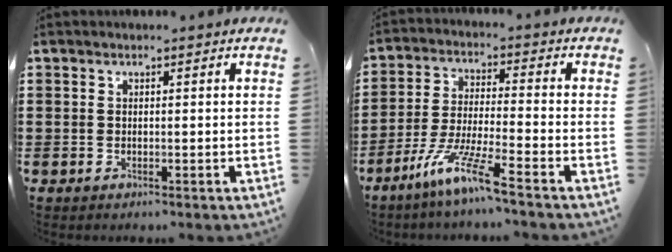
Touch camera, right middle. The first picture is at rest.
{"total": 8.7, "force": [-6.5, -0.1, 5.8], "torque": [-0.123, -0.015, -0.126]}